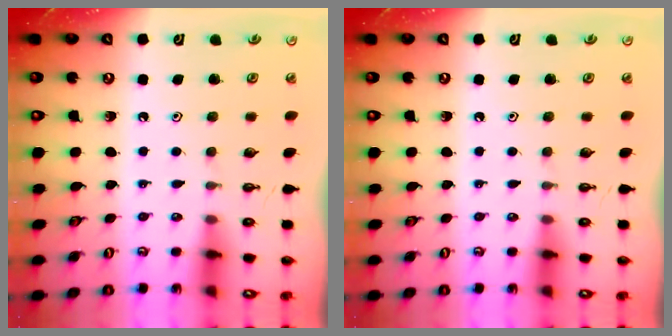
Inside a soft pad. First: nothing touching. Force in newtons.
{"total": 0.0}